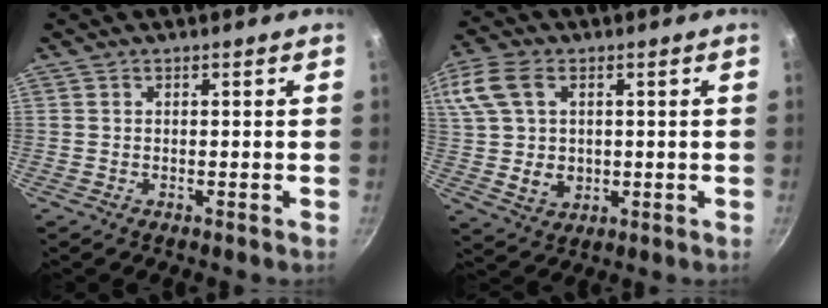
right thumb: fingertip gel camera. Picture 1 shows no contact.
{"total": 15.7, "force": [3.8, 11.6, 9.9], "torque": [-0.219, 0.015, 0.075]}